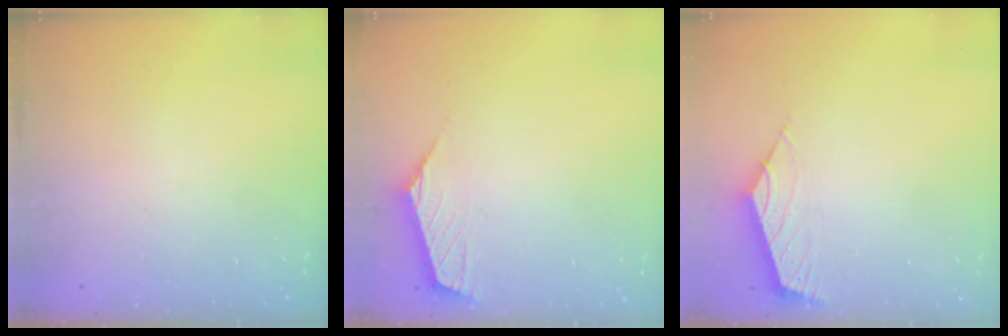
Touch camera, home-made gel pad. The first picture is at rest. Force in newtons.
{"total": 1.0, "press": 1.0, "slide": 0.2}
{"total": 2.5, "press": 2.4, "slide": 0.7}